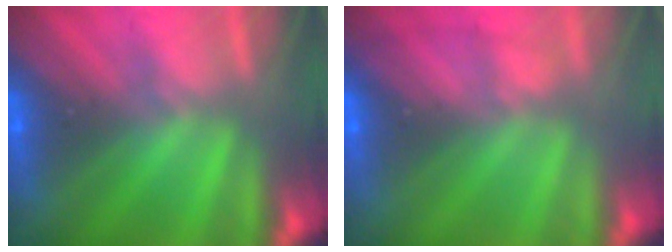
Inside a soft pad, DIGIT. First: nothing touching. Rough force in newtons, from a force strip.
{"total": 1.6}